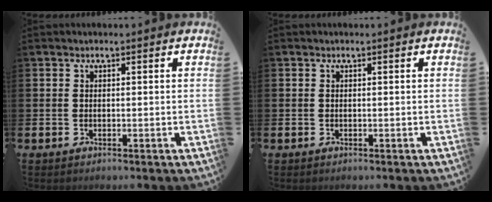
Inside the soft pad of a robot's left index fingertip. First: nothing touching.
{"total": 0.0}